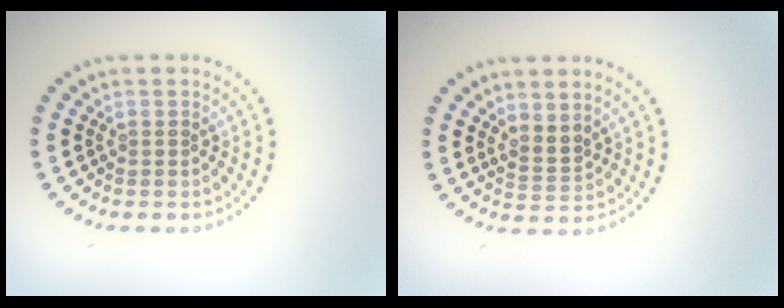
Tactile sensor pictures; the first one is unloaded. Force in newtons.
{"total": 2.0, "press": 1.4, "slide": 1.5}